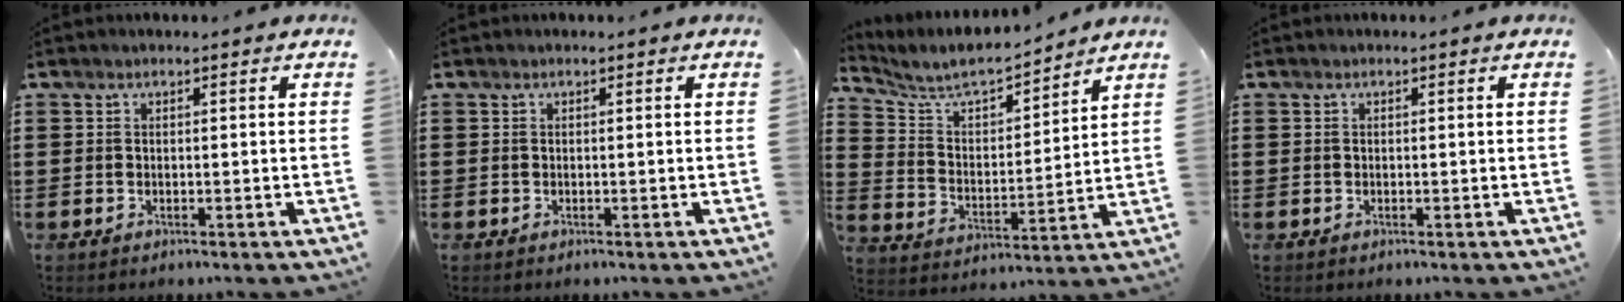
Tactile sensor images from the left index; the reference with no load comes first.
{"total": 0.0}
{"total": 6.6, "force": [6.1, 1.1, 2.1], "torque": [-0.071, -0.039, 0.102]}
{"total": 0.0}